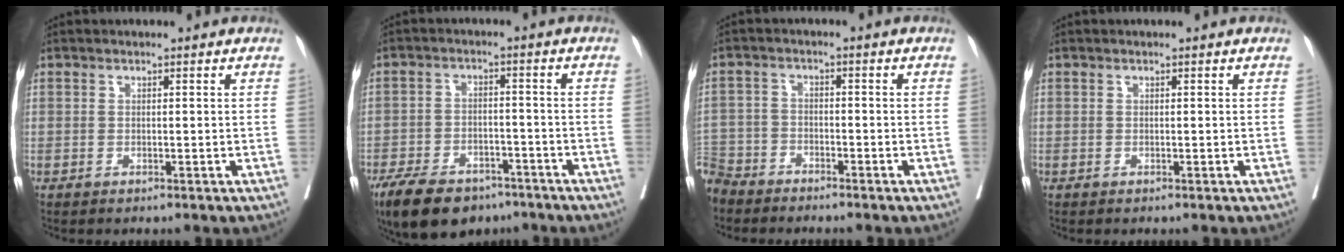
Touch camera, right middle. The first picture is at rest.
{"total": 12.2, "force": [-8.9, 5.7, 6.0], "torque": [-0.108, -0.006, -0.143]}
{"total": 7.4, "force": [-6.7, 2.9, 0.8], "torque": [-0.022, -0.004, -0.134]}
{"total": 0.0}